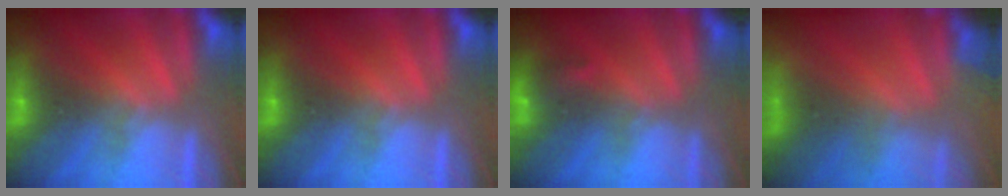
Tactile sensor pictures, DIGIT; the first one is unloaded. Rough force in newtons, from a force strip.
{"total": 0.0}
{"total": 2.8}
{"total": 8.6}